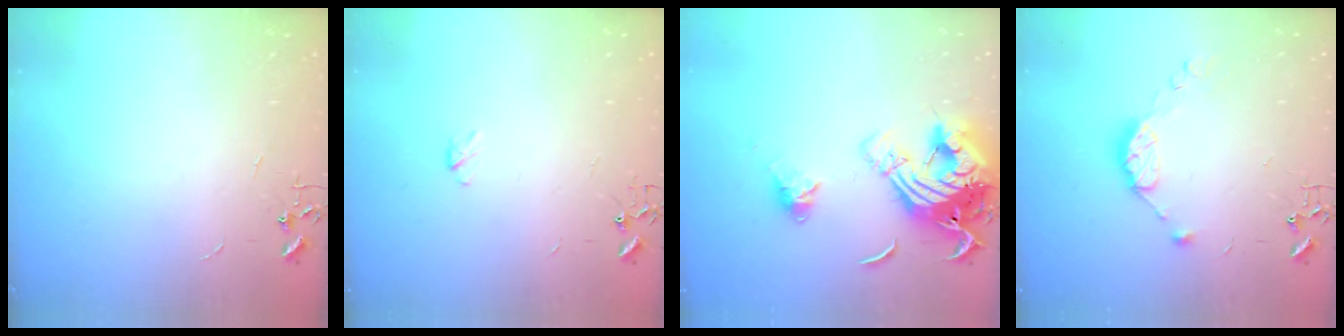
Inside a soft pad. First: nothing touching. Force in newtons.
{"total": 2.9, "press": 2.9, "slide": 0.5}
{"total": 19.6, "press": 19.5, "slide": 2.1}
{"total": 9.9, "press": 9.9, "slide": 0.9}